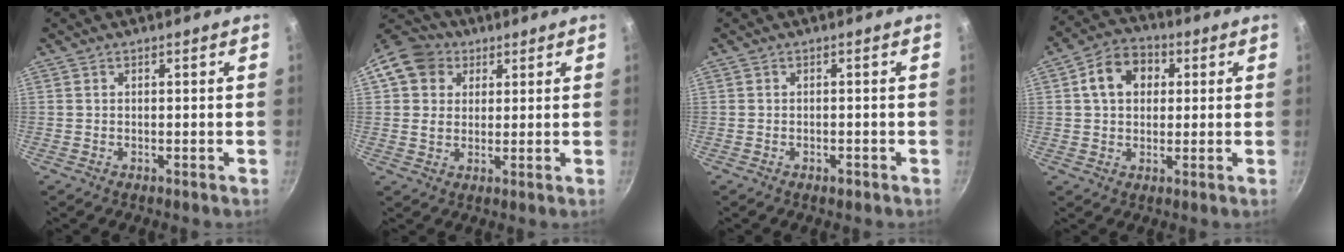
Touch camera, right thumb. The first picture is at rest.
{"total": 9.8, "force": [3.7, 8.1, 4.0], "torque": [-0.049, 0.010, 0.052]}
{"total": 1.4, "force": [-0.9, 0.7, 0.8], "torque": [-0.014, 0.006, -0.010]}
{"total": 9.5, "force": [2.3, 7.2, 5.7], "torque": [-0.065, 0.016, 0.026]}